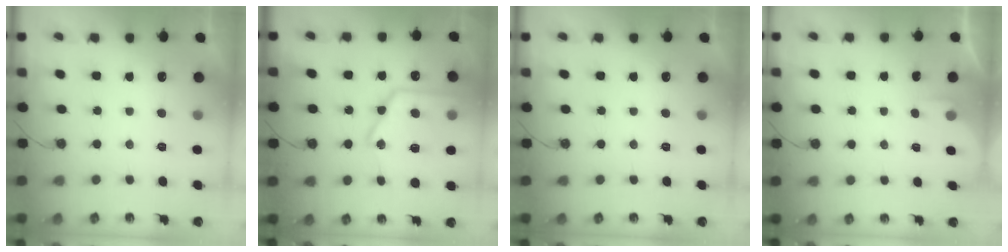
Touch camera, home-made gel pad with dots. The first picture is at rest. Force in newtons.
{"total": 22.7, "press": 22.5, "slide": 2.5}
{"total": 0.0}
{"total": 2.0, "press": 2.0, "slide": 0.4}